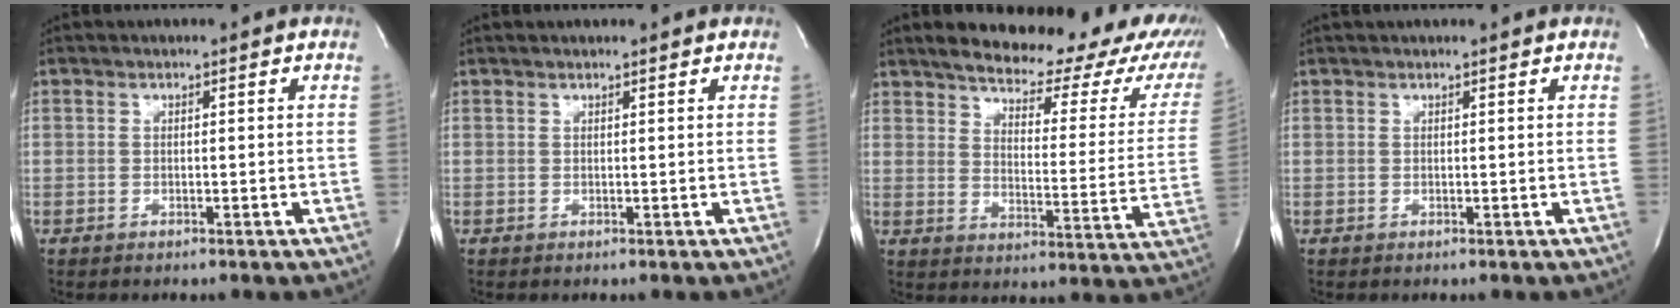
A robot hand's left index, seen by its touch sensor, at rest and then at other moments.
{"total": 2.5, "force": [2.3, 0.2, 0.8], "torque": [-0.013, 0.018, 0.026]}
{"total": 23.5, "force": [20.3, 6.2, 10.1], "torque": [-0.126, -0.050, 0.230]}
{"total": 3.0, "force": [2.8, 0.1, 1.1], "torque": [-0.012, 0.025, 0.035]}